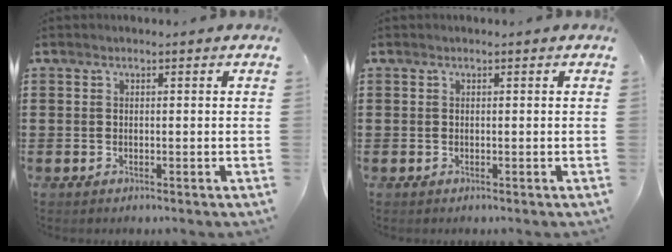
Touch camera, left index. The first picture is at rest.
{"total": 0.0}